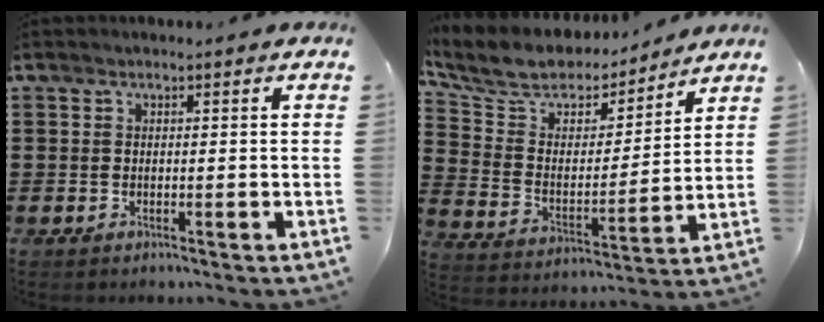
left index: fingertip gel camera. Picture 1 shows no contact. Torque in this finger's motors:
{"motor_torque": [0.22, 0.78, 0.10, 0.07]}